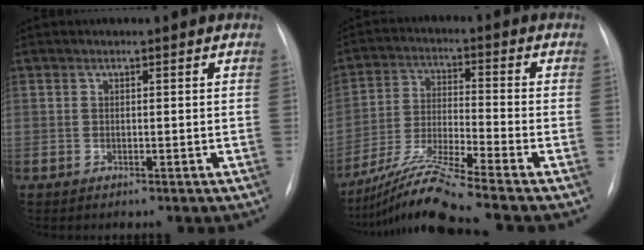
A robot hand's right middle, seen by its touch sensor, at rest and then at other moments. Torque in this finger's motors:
{"motor_torque": [0.49, -0.73, 0.32, 0.13]}